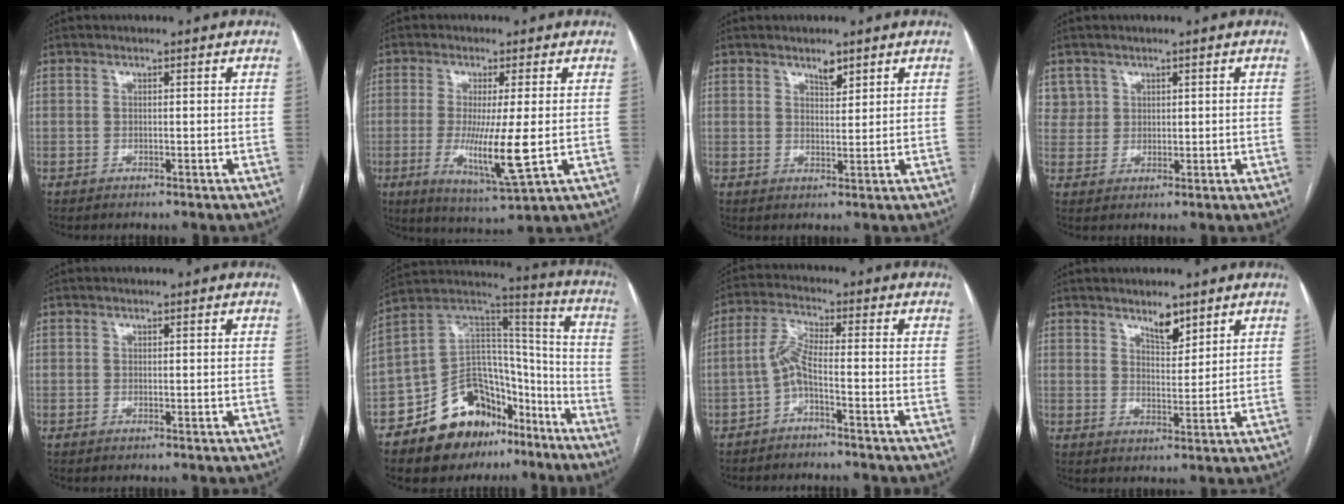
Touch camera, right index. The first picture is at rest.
{"total": 9.7, "force": [-1.2, 0.2, 9.7], "torque": [-0.184, -0.034, -0.020]}
{"total": 2.5, "force": [1.9, 0.7, 1.4], "torque": [-0.027, -0.004, 0.035]}
{"total": 3.1, "force": [1.7, 2.5, -0.3], "torque": [0.019, 0.005, 0.030]}
{"total": 0.0}
{"total": 19.8, "force": [-13.0, 11.4, 9.5], "torque": [-0.143, 0.078, -0.207]}
{"total": 4.5, "force": [-2.0, 0.3, 4.1], "torque": [-0.087, 0.017, -0.041]}
{"total": 4.0, "force": [3.1, 1.3, 2.1], "torque": [-0.036, -0.006, 0.054]}